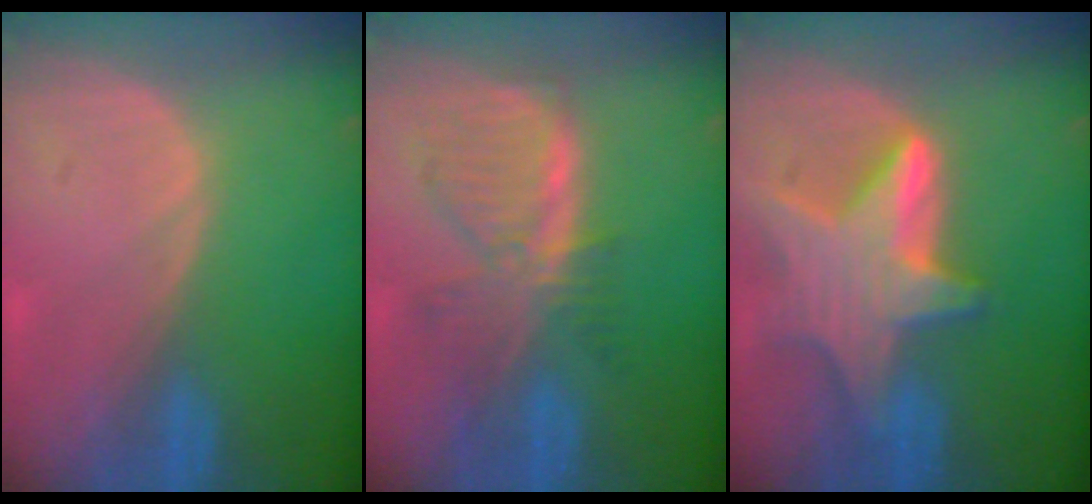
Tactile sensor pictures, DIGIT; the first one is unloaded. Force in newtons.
{"total": 7.5, "press": 6.8, "slide": 3.1}
{"total": 9.4, "press": 9.4, "slide": 0.8}